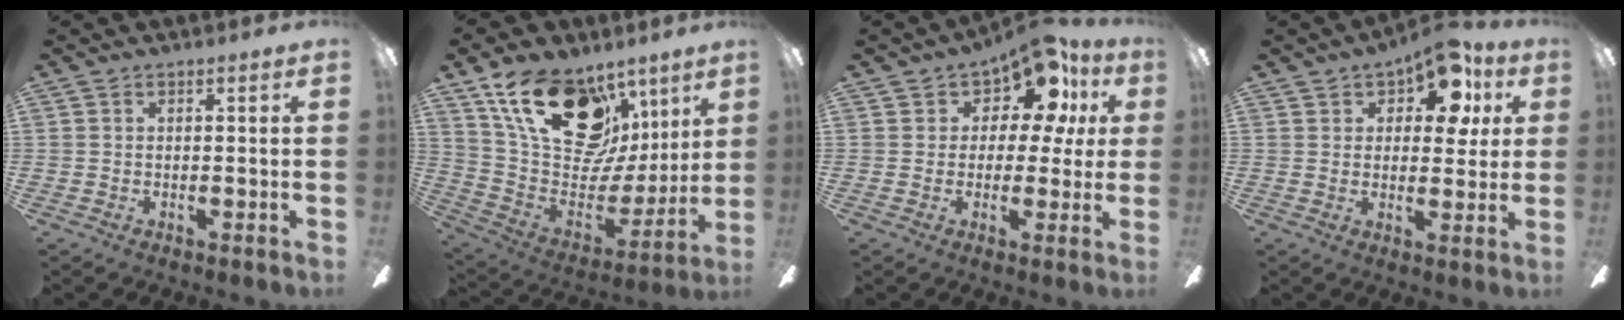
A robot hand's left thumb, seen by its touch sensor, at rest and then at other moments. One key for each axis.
{"total": 25.2, "fx": 13.6, "fy": 15.3, "fz": 14.6, "tx": -0.226, "ty": -0.064, "tz": 0.258}
{"total": 10.9, "fx": 6.6, "fy": 6.0, "fz": 6.3, "tx": -0.102, "ty": -0.037, "tz": 0.116}
{"total": 12.8, "fx": 6.9, "fy": 7.0, "fz": 8.2, "tx": -0.109, "ty": -0.020, "tz": 0.117}